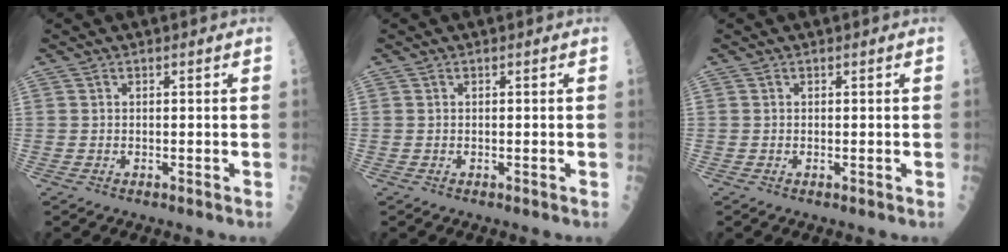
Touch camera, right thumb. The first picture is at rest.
{"total": 0.0}
{"total": 0.0}